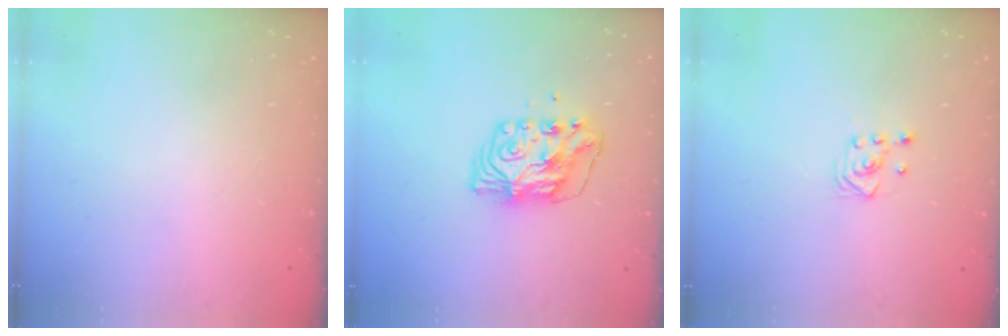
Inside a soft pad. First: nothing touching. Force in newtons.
{"total": 7.0, "press": 7.0, "slide": 0.6}
{"total": 3.0, "press": 2.6, "slide": 1.5}